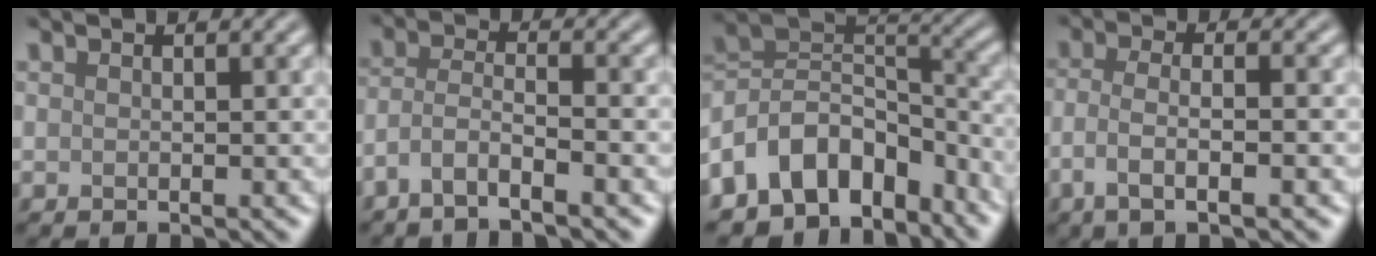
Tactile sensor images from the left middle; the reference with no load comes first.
{"total": 3.1, "force": [-2.2, 0.5, 2.2], "torque": [-0.045, 0.004, -0.055]}
{"total": 10.9, "force": [-6.2, 7.4, 5.1], "torque": [-0.090, 0.020, -0.121]}
{"total": 4.3, "force": [-1.7, 1.2, 3.7], "torque": [-0.069, -0.001, -0.038]}